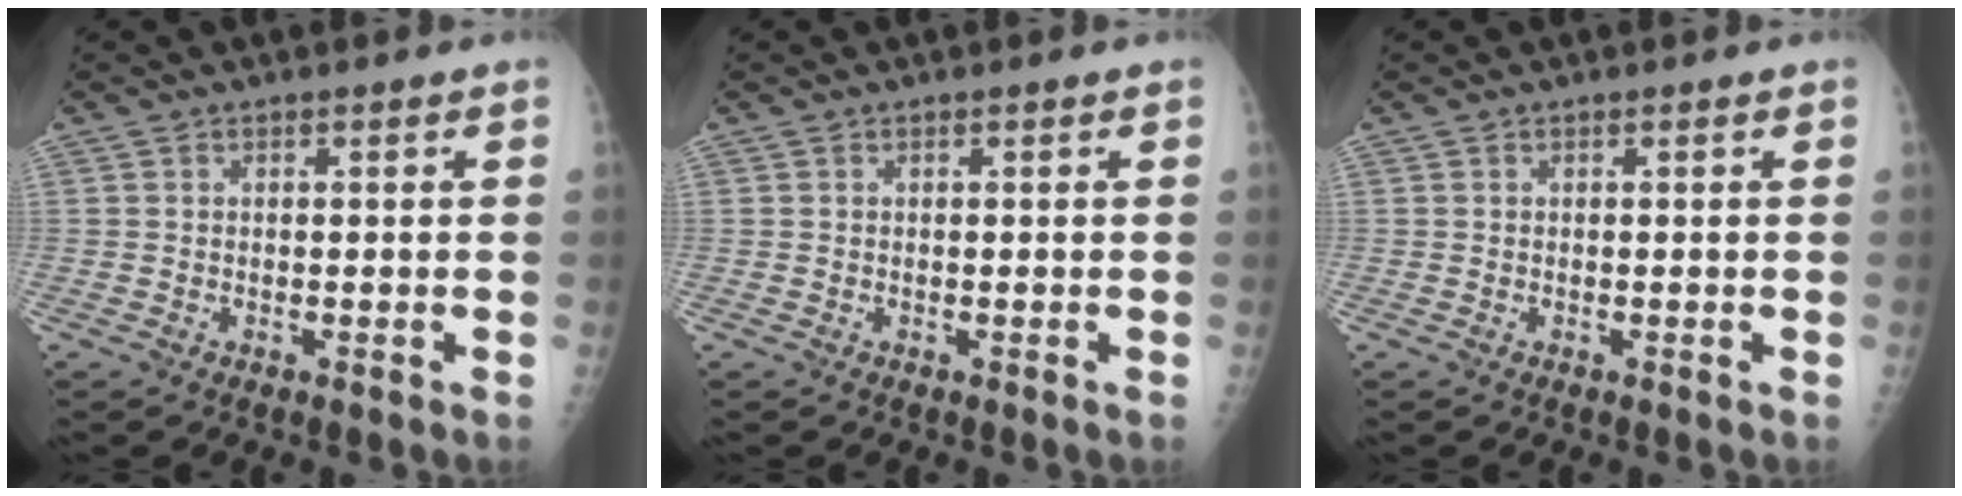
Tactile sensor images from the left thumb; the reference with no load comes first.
{"total": 0.0}
{"total": 0.0}